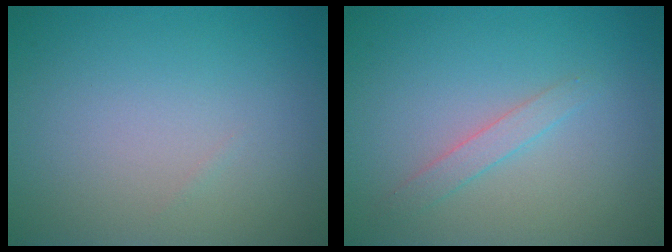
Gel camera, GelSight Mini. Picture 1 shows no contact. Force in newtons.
{"total": 1.4, "press": 1.4, "slide": 0.0}